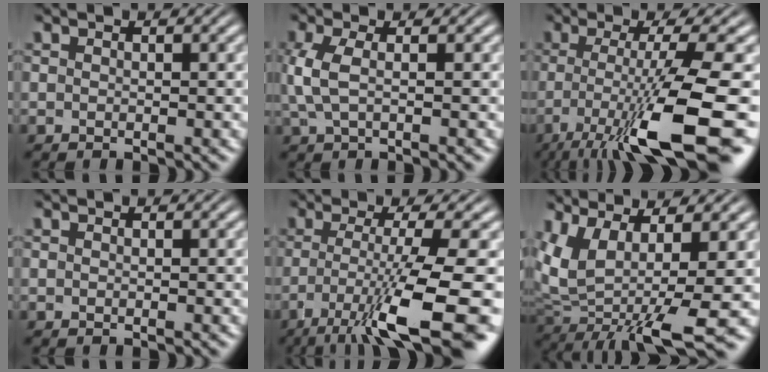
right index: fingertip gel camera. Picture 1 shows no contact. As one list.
[{"total": 3.2, "force": [0.0, 1.2, 3.0], "torque": [-0.077, -0.007, 0.006]}, {"total": 10.3, "force": [-3.3, 2.4, 9.5], "torque": [-0.150, -0.032, -0.030]}, {"total": 0.0}, {"total": 9.5, "force": [-3.8, 2.5, 8.3], "torque": [-0.143, -0.041, -0.036]}, {"total": 11.7, "force": [-0.7, 7.3, 9.1], "torque": [-0.197, -0.026, -0.004]}]